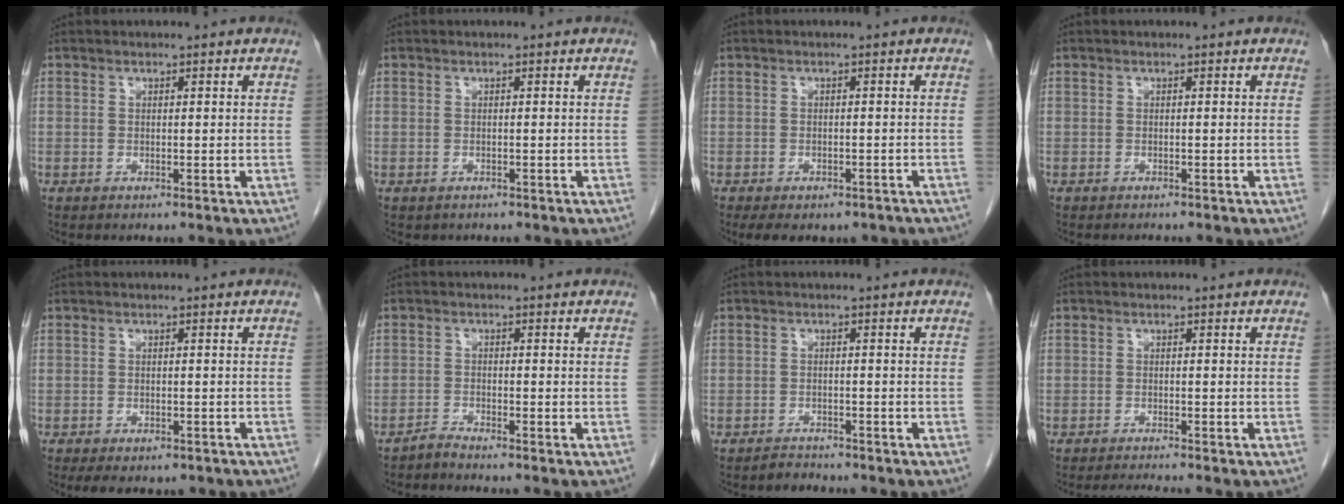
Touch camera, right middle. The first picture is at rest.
{"total": 0.7, "force": [-0.6, 0.5, 0.0], "torque": [-0.011, 0.001, -0.007]}
{"total": 9.0, "force": [-7.0, 4.1, 4.0], "torque": [-0.057, 0.000, -0.079]}
{"total": 0.8, "force": [-0.8, 0.1, 0.2], "torque": [-0.007, -0.003, -0.011]}
{"total": 7.2, "force": [-5.5, 3.2, 3.4], "torque": [-0.039, -0.001, -0.064]}
{"total": 1.4, "force": [-1.3, -0.4, 0.0], "torque": [0.002, -0.005, -0.027]}
{"total": 1.6, "force": [-1.6, 0.4, -0.1], "torque": [-0.003, -0.004, -0.024]}
{"total": 2.2, "force": [-2.0, -0.9, 0.5], "torque": [-0.016, -0.012, -0.035]}